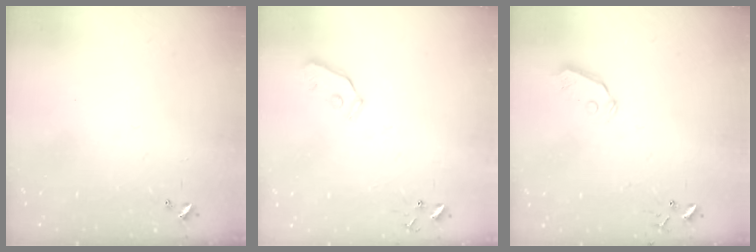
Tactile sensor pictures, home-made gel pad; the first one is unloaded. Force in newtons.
{"total": 3.7, "press": 3.6, "slide": 0.8}
{"total": 4.4, "press": 4.3, "slide": 0.5}